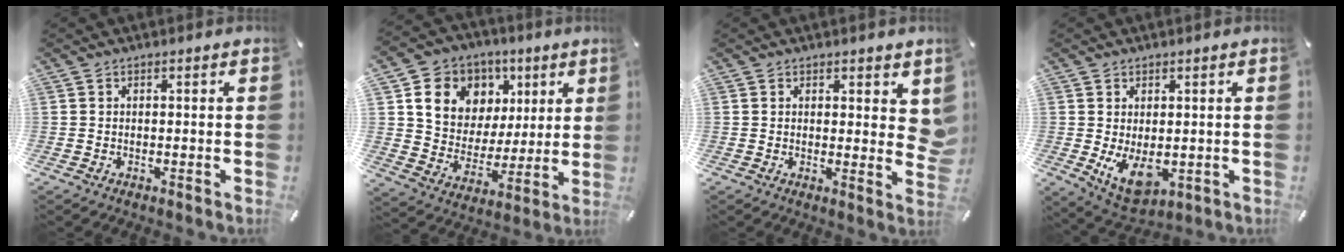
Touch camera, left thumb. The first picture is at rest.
{"total": 13.3, "force": [5.6, 11.4, 4.1], "torque": [-0.073, -0.026, 0.110]}
{"total": 4.0, "force": [2.1, 2.3, 2.5], "torque": [-0.019, -0.015, 0.034]}
{"total": 8.3, "force": [-0.5, 5.5, 6.2], "torque": [-0.112, -0.010, -0.006]}